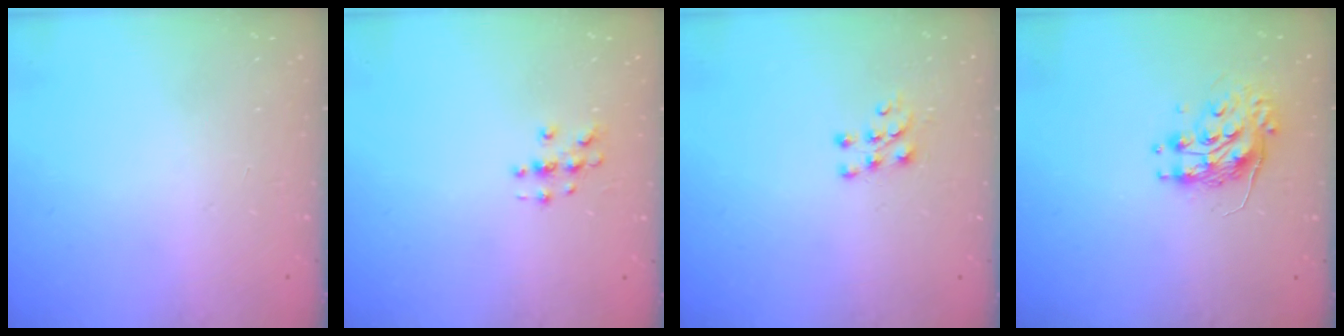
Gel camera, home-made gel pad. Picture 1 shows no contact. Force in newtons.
{"total": 3.2, "press": 3.2, "slide": 0.2}
{"total": 6.5, "press": 6.4, "slide": 0.7}
{"total": 8.2, "press": 8.2, "slide": 0.3}